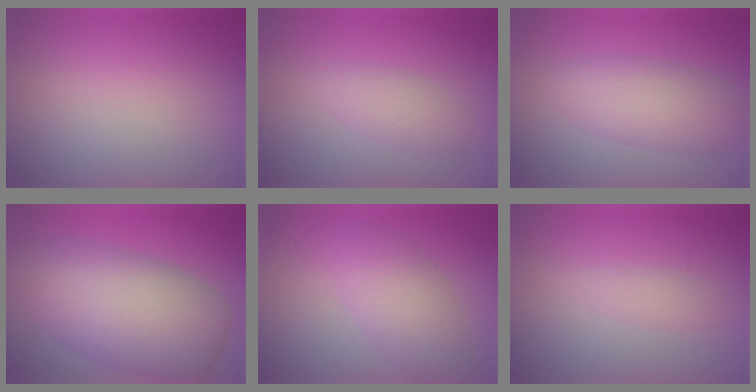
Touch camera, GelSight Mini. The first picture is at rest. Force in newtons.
{"total": 1.9, "press": 1.9, "slide": 0.0}
{"total": 4.0, "press": 4.0, "slide": 0.2}
{"total": 10.2, "press": 10.1, "slide": 0.5}
{"total": 4.0, "press": 4.0, "slide": 0.1}
{"total": 1.0, "press": 1.0, "slide": 0.0}